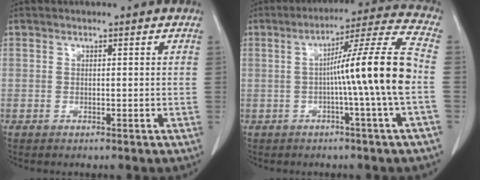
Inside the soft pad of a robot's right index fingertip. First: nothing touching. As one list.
[{"total": 12.9, "force": [-1.6, -2.2, 12.7], "torque": [-0.194, 0.010, -0.029]}]